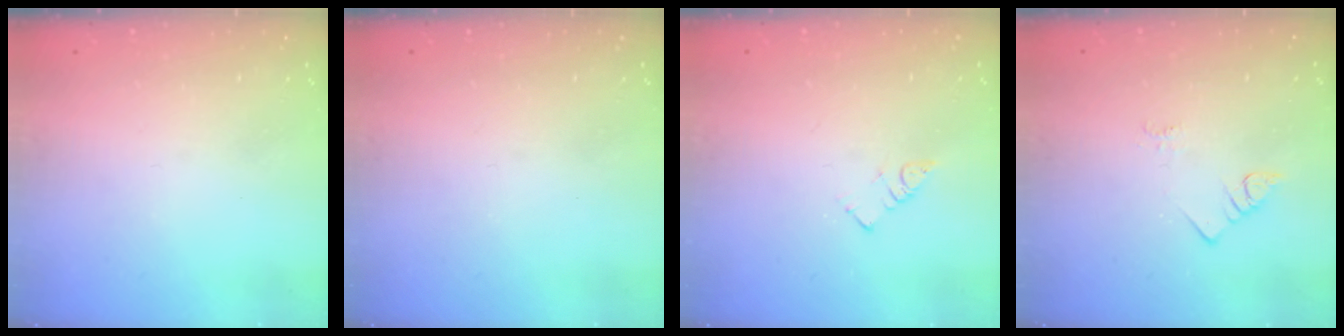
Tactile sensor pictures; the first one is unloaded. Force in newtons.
{"total": 0.0}
{"total": 2.5, "press": 2.5, "slide": 0.1}
{"total": 2.3, "press": 2.3, "slide": 0.4}